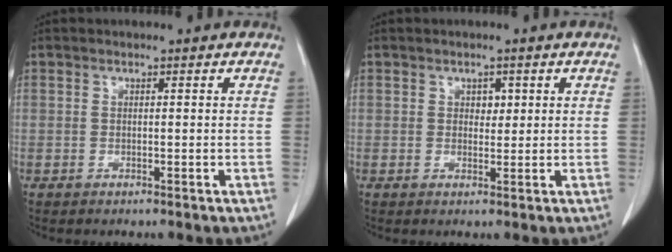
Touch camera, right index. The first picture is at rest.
{"total": 1.7, "force": [0.6, 1.2, 1.1], "torque": [-0.010, -0.002, 0.007]}